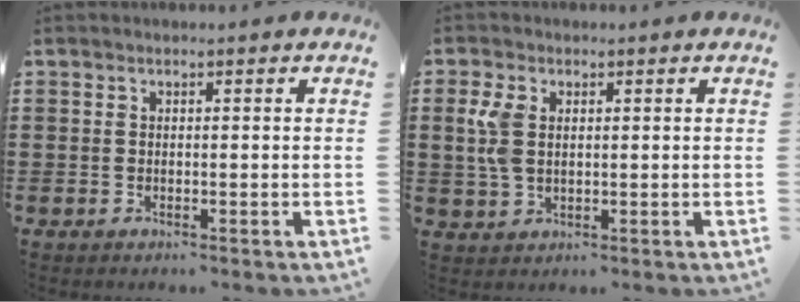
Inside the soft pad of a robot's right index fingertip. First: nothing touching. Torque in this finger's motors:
{"motor_torque": [0.19, -0.07, 0.15, 0.11]}